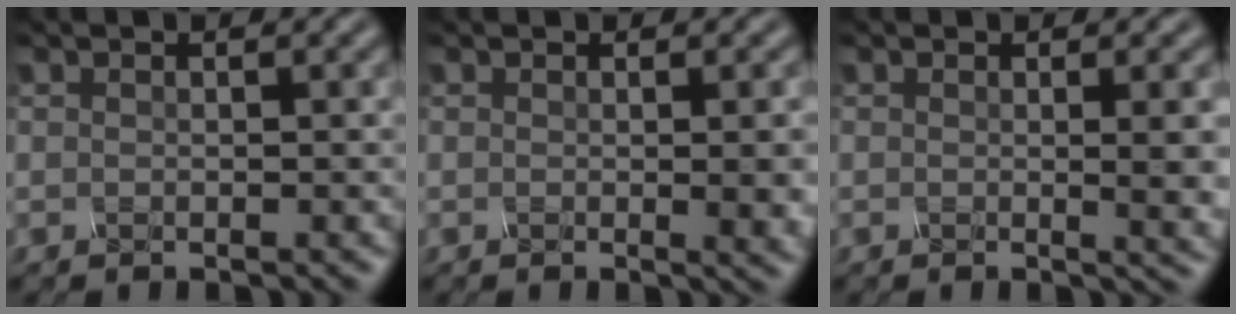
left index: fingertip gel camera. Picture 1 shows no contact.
{"total": 3.0, "force": [0.0, 0.8, 2.9], "torque": [-0.030, -0.001, -0.001]}
{"total": 3.8, "force": [0.2, 1.2, 3.6], "torque": [-0.036, -0.002, 0.003]}